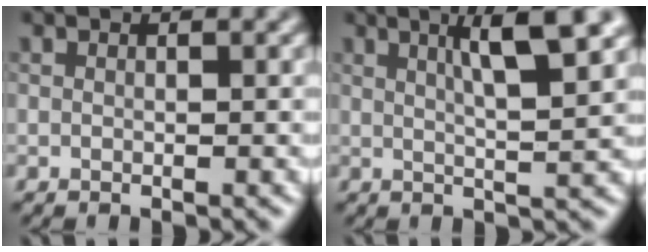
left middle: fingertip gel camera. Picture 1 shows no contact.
{"total": 6.3, "force": [2.7, 1.3, 5.6], "torque": [-0.074, 0.008, 0.039]}